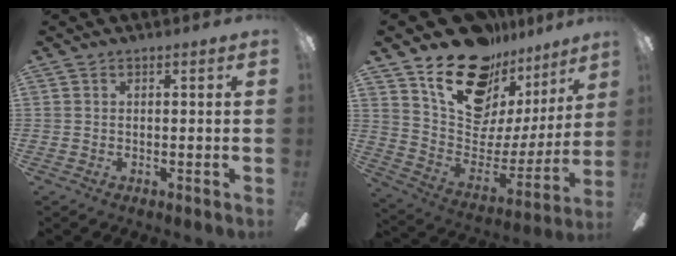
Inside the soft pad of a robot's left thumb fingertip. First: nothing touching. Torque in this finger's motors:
{"motor_torque": [1.25, 0.31, 1.30, -1.47, 0.25]}